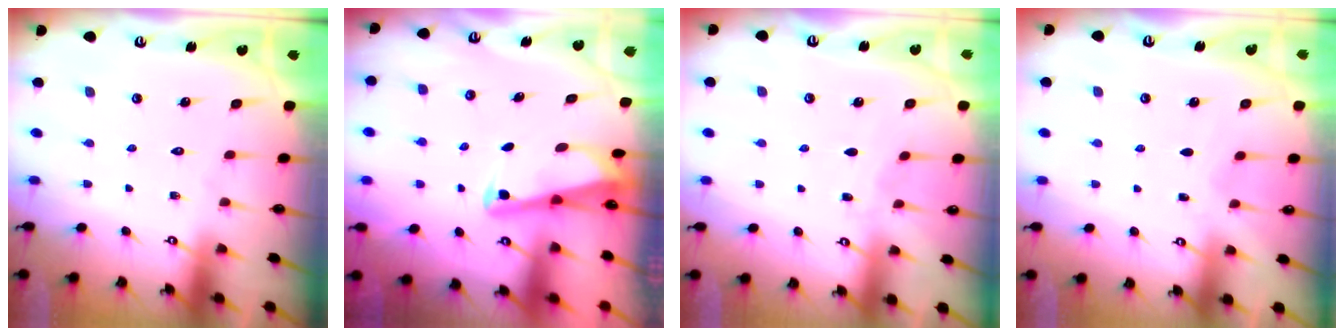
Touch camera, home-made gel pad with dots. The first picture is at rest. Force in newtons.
{"total": 2.7, "press": 2.6, "slide": 0.3}
{"total": 2.7, "press": 2.6, "slide": 0.5}
{"total": 2.9, "press": 2.8, "slide": 0.4}